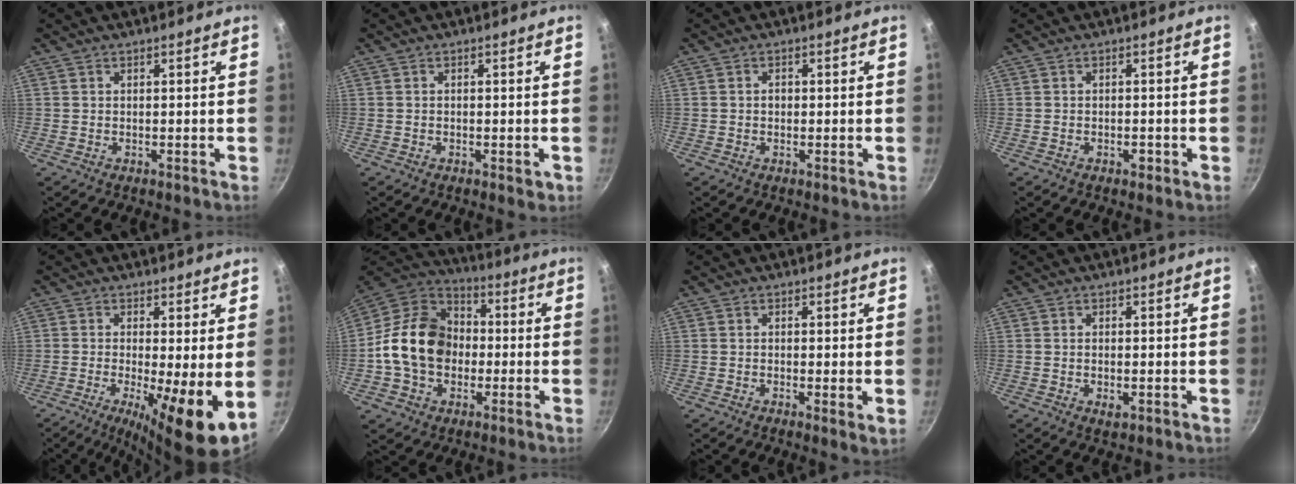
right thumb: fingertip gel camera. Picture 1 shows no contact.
{"total": 1.6, "force": [-0.6, 0.8, 1.3], "torque": [-0.018, -0.001, -0.009]}
{"total": 1.2, "force": [-0.1, 1.0, 0.7], "torque": [-0.010, 0.005, -0.003]}
{"total": 1.4, "force": [-0.6, 0.8, 0.9], "torque": [-0.014, 0.005, -0.008]}
{"total": 10.8, "force": [-1.5, 2.1, 10.4], "torque": [-0.171, -0.014, -0.024]}
{"total": 17.7, "force": [-1.3, 13.8, 11.0], "torque": [-0.163, 0.038, -0.035]}
{"total": 2.1, "force": [0.1, 0.5, 2.0], "torque": [-0.031, -0.009, -0.003]}
{"total": 2.1, "force": [-0.4, 0.9, 1.8], "torque": [-0.033, -0.004, -0.006]}